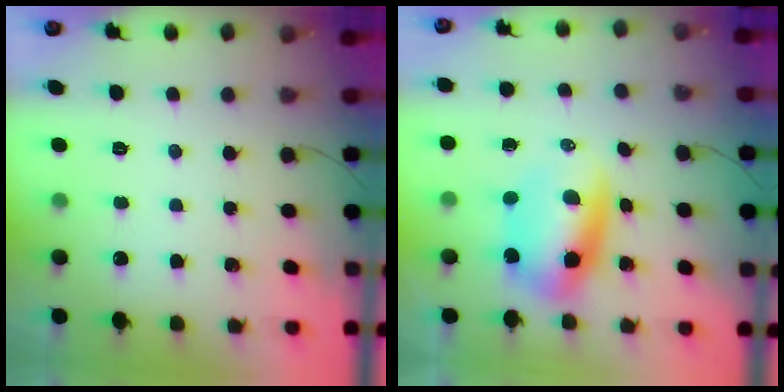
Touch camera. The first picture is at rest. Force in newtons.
{"total": 8.4, "press": 8.1, "slide": 2.1}